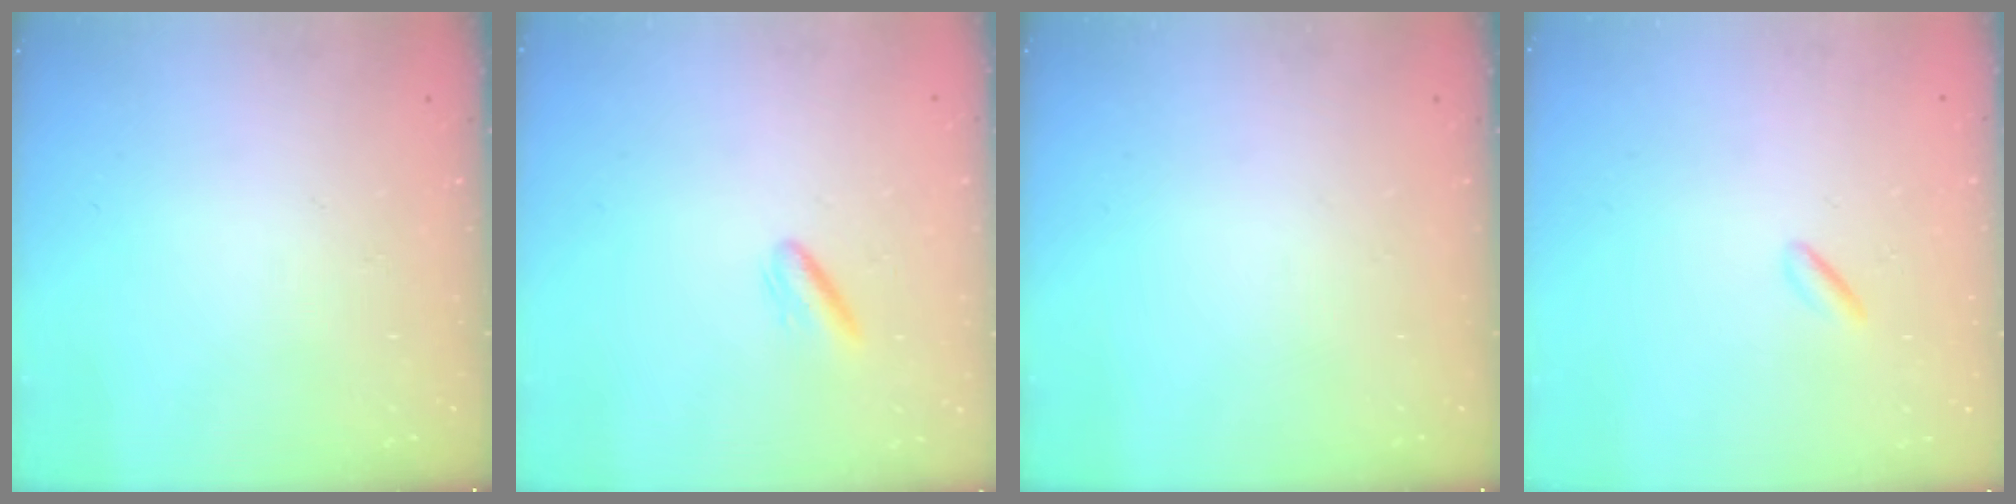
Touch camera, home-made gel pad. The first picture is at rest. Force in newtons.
{"total": 3.2, "press": 3.1, "slide": 1.0}
{"total": 0.0}
{"total": 0.6, "press": 0.2, "slide": 0.5}